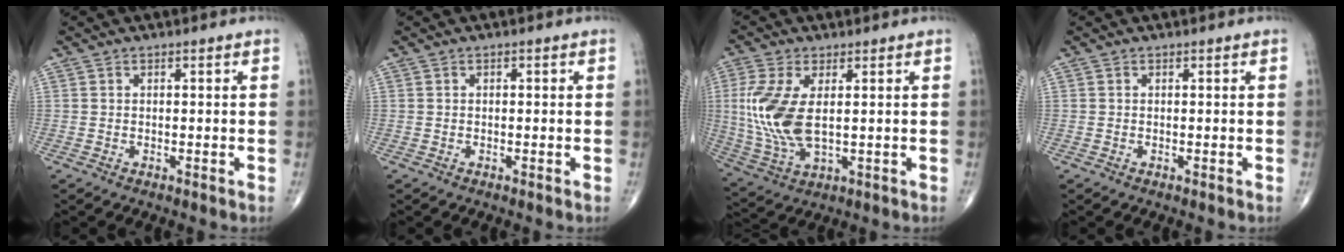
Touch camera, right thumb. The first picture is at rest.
{"total": 0.0}
{"total": 12.3, "force": [1.3, 6.0, 10.7], "torque": [-0.249, -0.008, 0.036]}
{"total": 0.0}